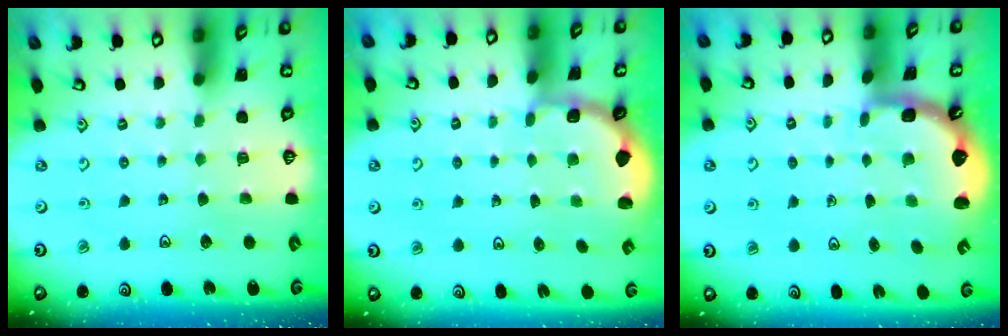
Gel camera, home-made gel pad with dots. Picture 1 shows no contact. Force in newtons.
{"total": 1.9, "press": 1.8, "slide": 0.7}
{"total": 2.5, "press": 1.7, "slide": 1.8}